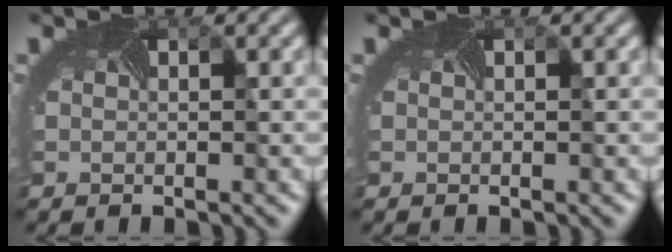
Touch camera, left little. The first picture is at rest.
{"total": 0.0}